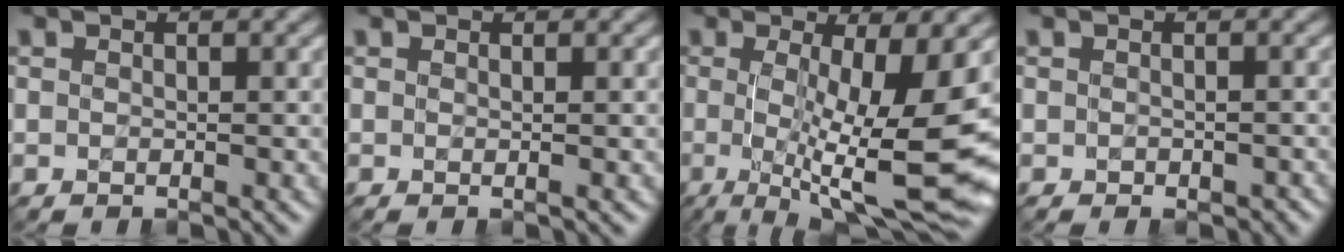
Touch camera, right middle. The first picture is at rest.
{"total": 0.5, "force": [0.0, 0.1, 0.5], "torque": [-0.006, 0.004, -0.004]}
{"total": 11.6, "force": [-1.0, 2.7, 11.2], "torque": [-0.161, -0.017, -0.017]}
{"total": 0.8, "force": [-0.5, 0.5, 0.4], "torque": [-0.010, -0.002, -0.008]}